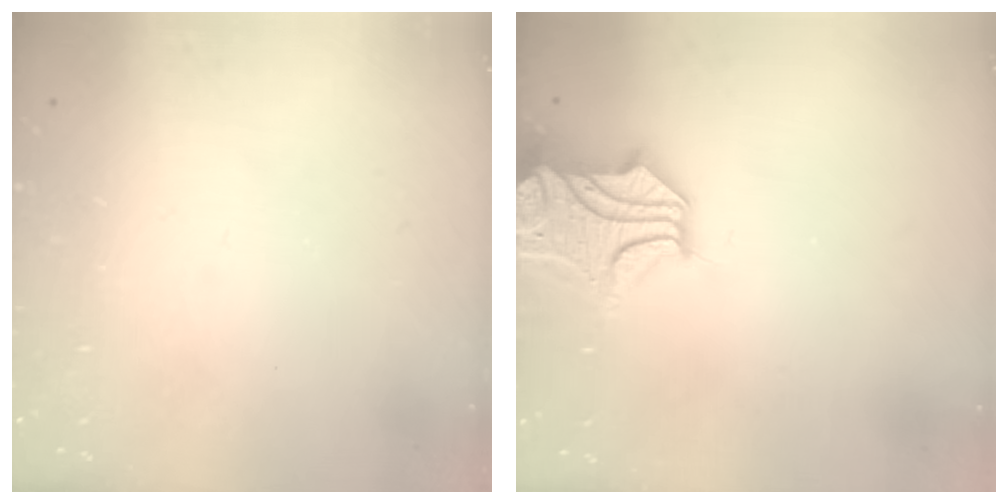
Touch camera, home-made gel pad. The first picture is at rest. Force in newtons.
{"total": 1.6, "press": 0.8, "slide": 1.4}